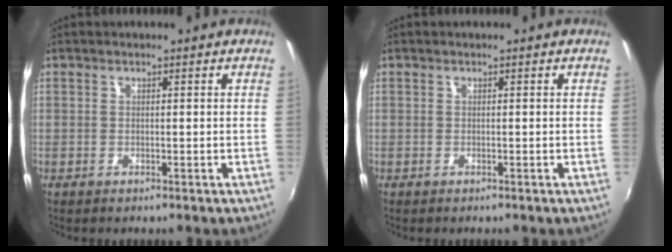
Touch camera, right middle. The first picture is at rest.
{"total": 0.0}